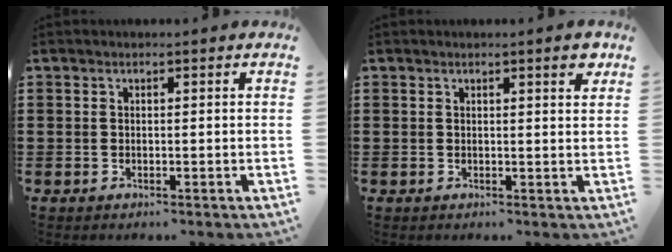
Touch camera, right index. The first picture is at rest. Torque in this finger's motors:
{"motor_torque": [0.04, -0.01, 0.02, 0.00]}